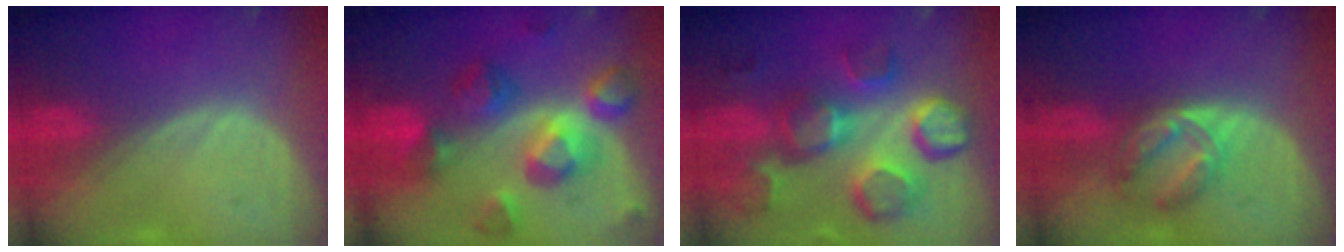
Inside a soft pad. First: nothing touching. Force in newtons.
{"total": 10.4, "press": 10.3, "slide": 0.8}
{"total": 12.5, "press": 11.1, "slide": 5.8}
{"total": 5.9, "press": 5.5, "slide": 2.0}